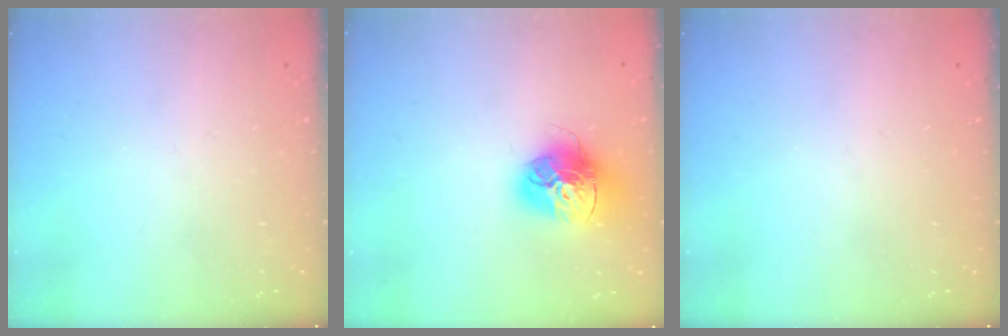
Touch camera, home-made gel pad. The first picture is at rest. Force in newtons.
{"total": 16.2, "press": 16.1, "slide": 1.6}
{"total": 0.0}